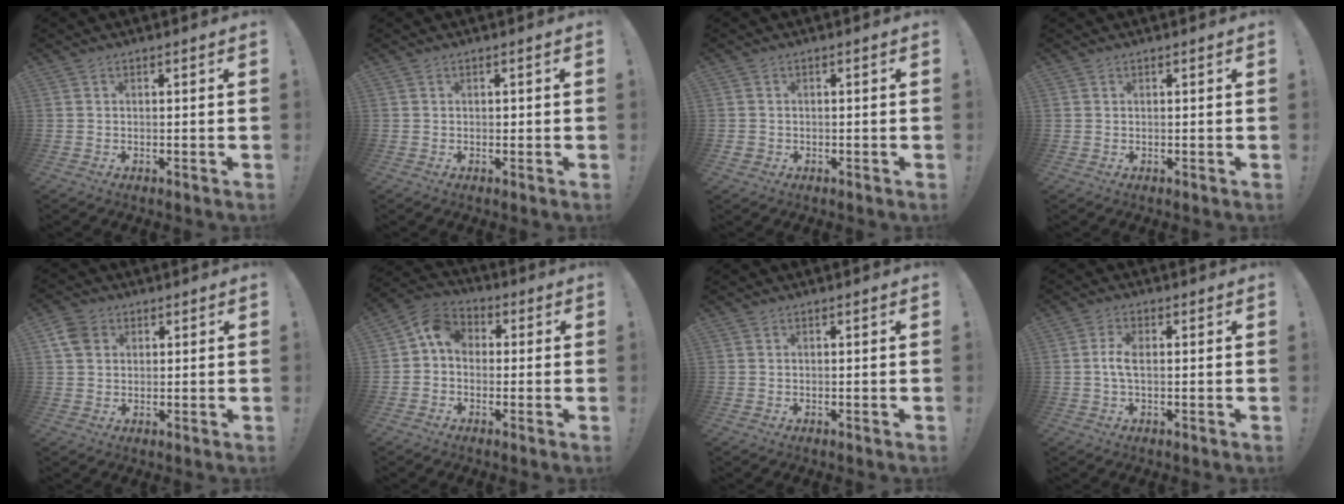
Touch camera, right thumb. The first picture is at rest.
{"total": 0.6, "force": [-0.1, 0.6, 0.2], "torque": [-0.011, 0.007, -0.001]}
{"total": 1.2, "force": [-0.5, 1.0, 0.4], "torque": [-0.011, 0.004, -0.008]}
{"total": 0.0}
{"total": 5.9, "force": [2.1, 4.8, 2.7], "torque": [-0.040, 0.002, 0.042]}
{"total": 7.4, "force": [0.4, 5.9, 4.5], "torque": [-0.079, 0.015, 0.012]}
{"total": 0.0}
{"total": 4.2, "force": [0.0, 1.8, 3.8], "torque": [-0.075, 0.006, -0.002]}